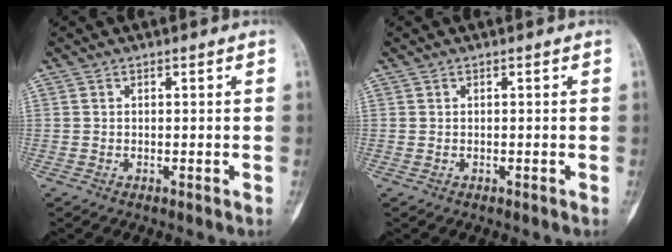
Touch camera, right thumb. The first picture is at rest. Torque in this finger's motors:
{"motor_torque": [0.20, -0.03, -0.33, -0.06, -0.03]}